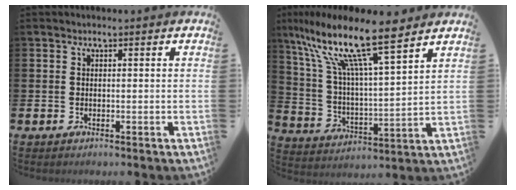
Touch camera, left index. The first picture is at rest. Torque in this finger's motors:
{"motor_torque": [1.33, -0.81, 1.05, 0.21]}